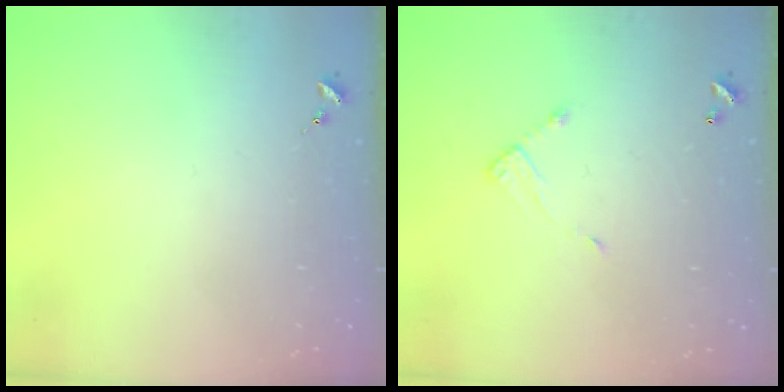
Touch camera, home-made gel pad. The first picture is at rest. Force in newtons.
{"total": 4.3, "press": 4.3, "slide": 0.2}